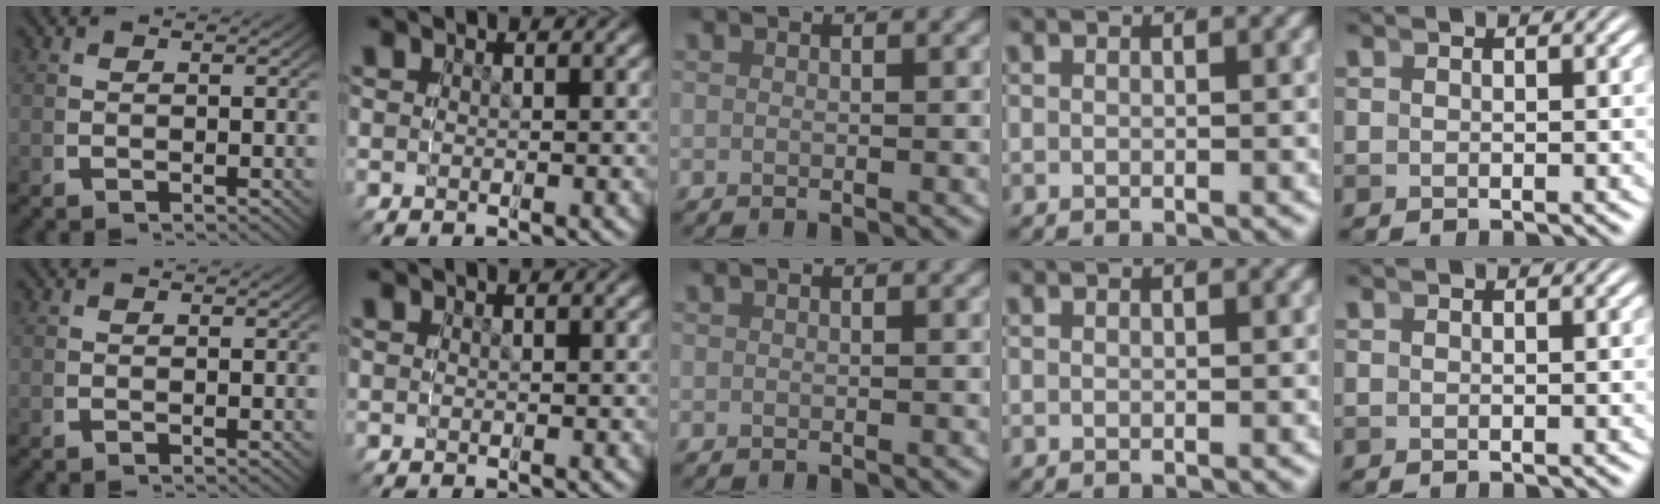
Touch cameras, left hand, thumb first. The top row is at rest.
{}